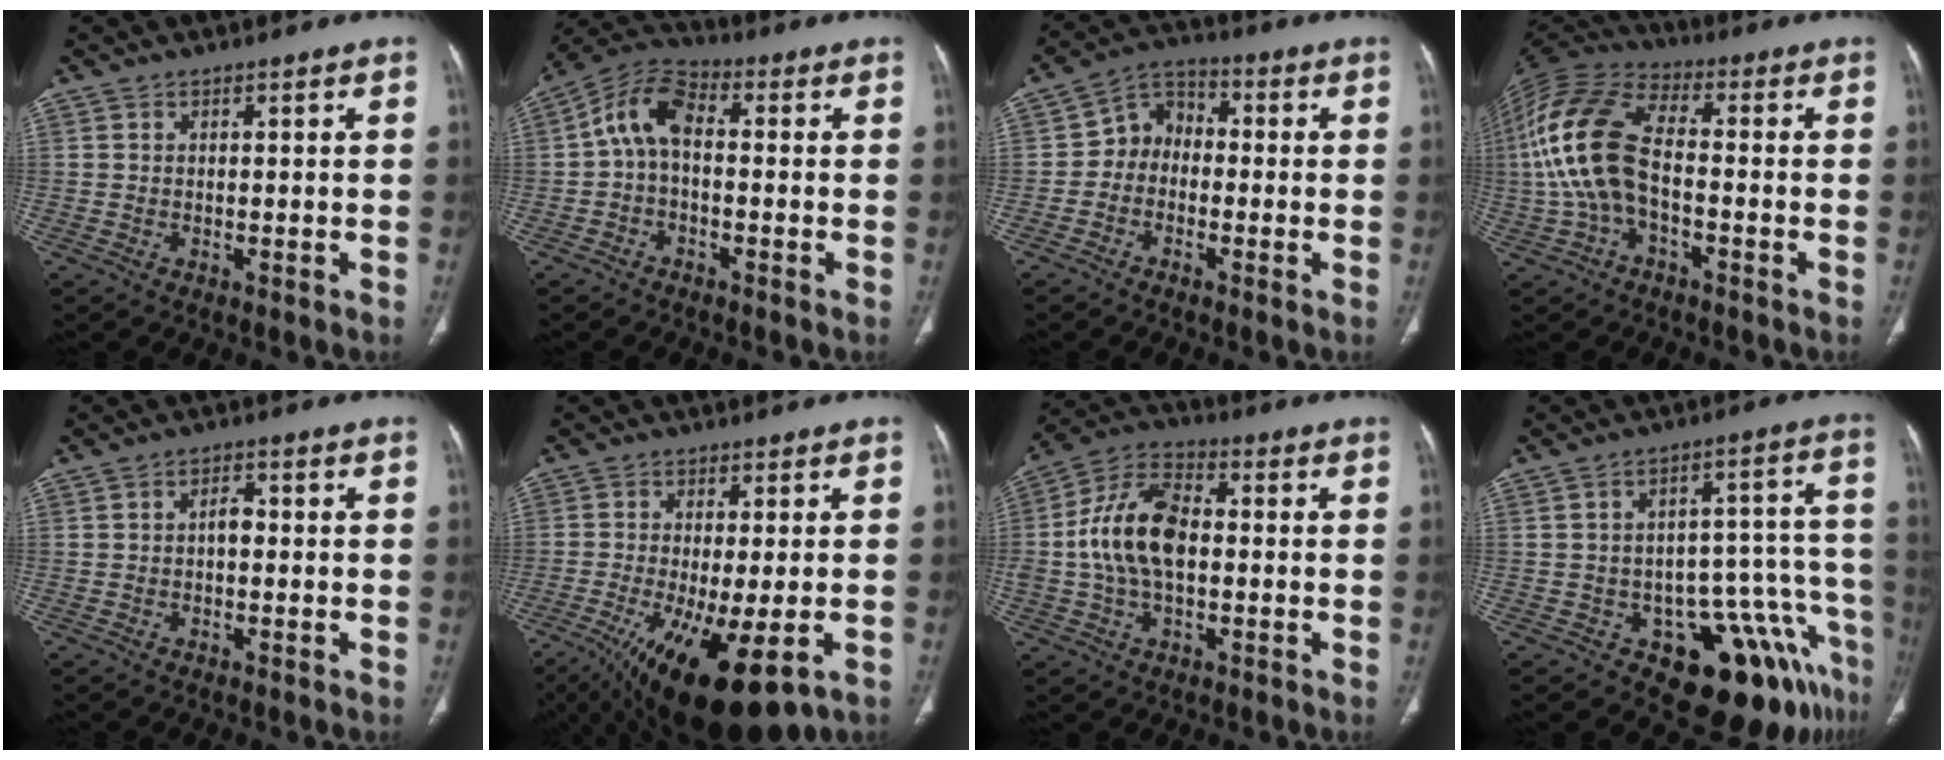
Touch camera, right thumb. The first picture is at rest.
{"total": 8.8, "force": [0.1, 5.2, 7.2], "torque": [-0.128, 0.032, -0.014]}
{"total": 6.7, "force": [-1.3, 5.5, 3.6], "torque": [-0.032, 0.031, -0.044]}
{"total": 16.1, "force": [-1.9, 8.8, 13.3], "torque": [-0.291, 0.035, -0.042]}
{"total": 2.3, "force": [-0.3, 1.4, 1.8], "torque": [-0.022, 0.008, -0.008]}
{"total": 17.4, "force": [-7.6, 5.8, 14.6], "torque": [-0.249, -0.021, -0.109]}
{"total": 13.7, "force": [-0.2, 8.0, 11.1], "torque": [-0.207, 0.032, -0.012]}
{"total": 16.5, "force": [-10.0, 6.9, 11.1], "torque": [-0.060, 0.100, -0.128]}